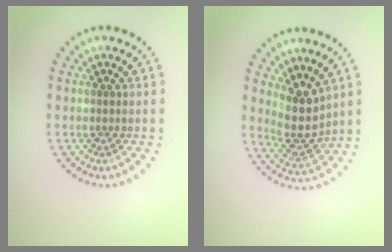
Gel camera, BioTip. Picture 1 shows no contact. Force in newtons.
{"total": 3.8, "press": 3.1, "slide": 2.2}